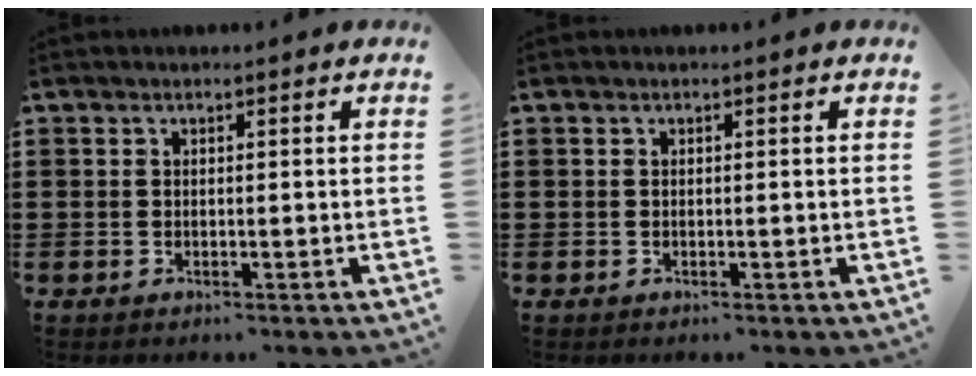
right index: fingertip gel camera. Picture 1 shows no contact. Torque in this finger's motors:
{"motor_torque": [-0.06, -0.28, 0.04, -0.01]}